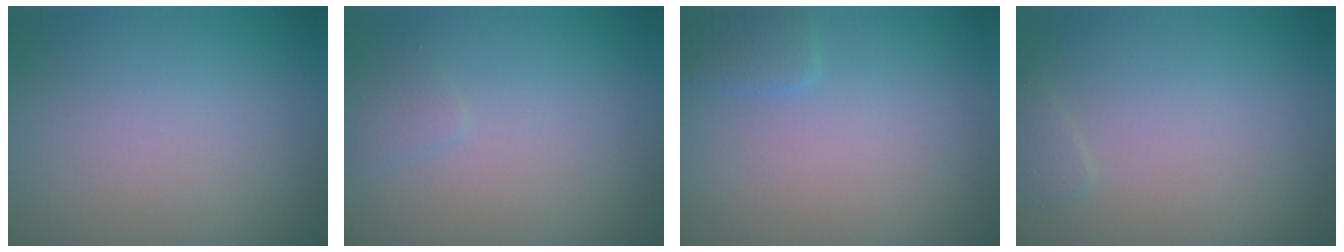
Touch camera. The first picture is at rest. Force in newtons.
{"total": 0.7, "press": 0.7, "slide": 0.0}
{"total": 1.4, "press": 1.4, "slide": 0.1}
{"total": 0.7, "press": 0.7, "slide": 0.1}